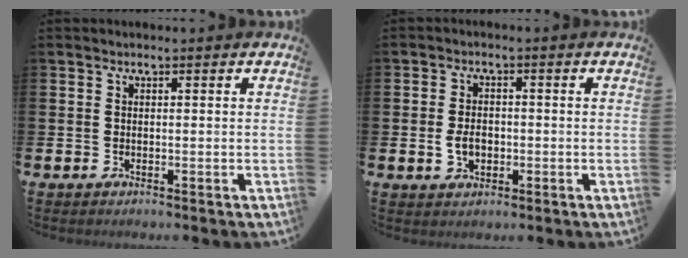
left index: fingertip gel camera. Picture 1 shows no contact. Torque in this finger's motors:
{"motor_torque": [0.60, -0.06, 0.08, 0.04]}